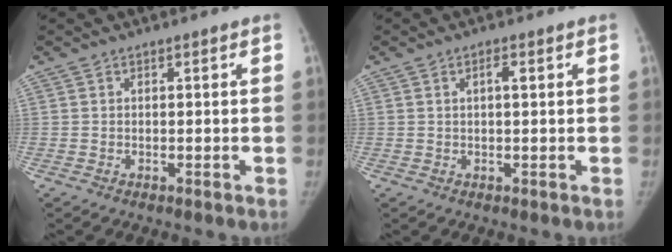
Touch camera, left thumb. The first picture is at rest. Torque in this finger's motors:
{"motor_torque": [-0.39, 0.07, 0.05, 0.37, -0.03]}